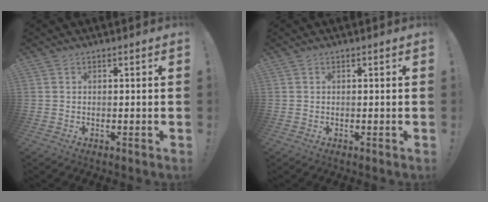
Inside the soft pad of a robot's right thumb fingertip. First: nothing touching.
{"total": 0.0}